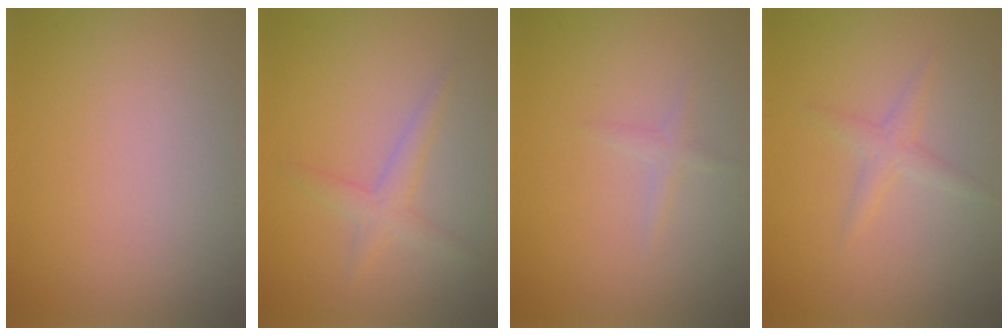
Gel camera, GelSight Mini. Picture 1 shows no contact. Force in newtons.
{"total": 1.9, "press": 1.9, "slide": 0.0}
{"total": 0.8, "press": 0.8, "slide": 0.1}
{"total": 1.4, "press": 1.4, "slide": 0.1}